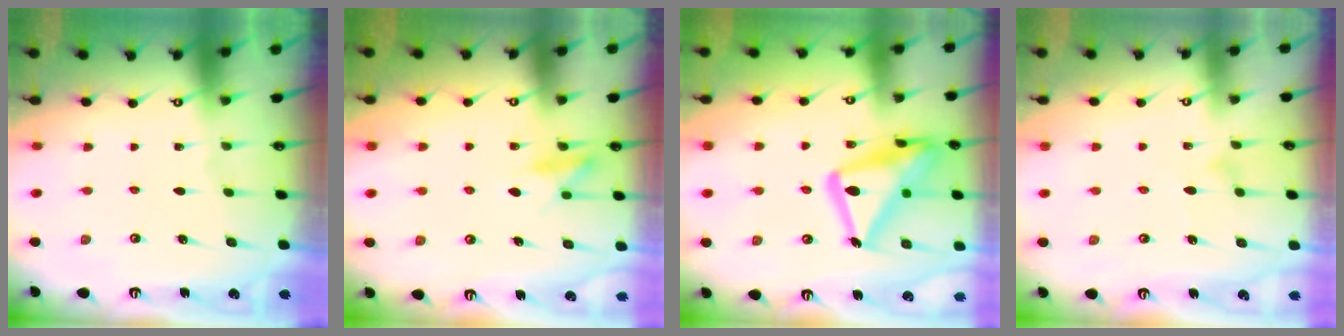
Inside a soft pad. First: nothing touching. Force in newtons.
{"total": 10.0, "press": 9.9, "slide": 1.3}
{"total": 22.8, "press": 22.7, "slide": 1.4}
{"total": 7.4, "press": 7.4, "slide": 0.5}